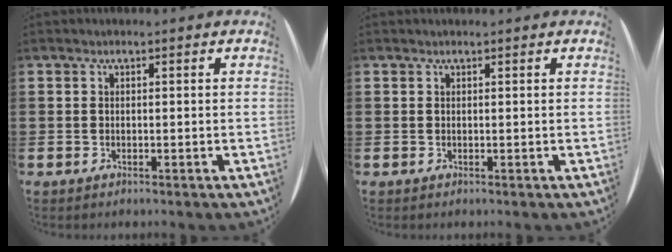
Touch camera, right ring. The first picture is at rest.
{"total": 0.0}